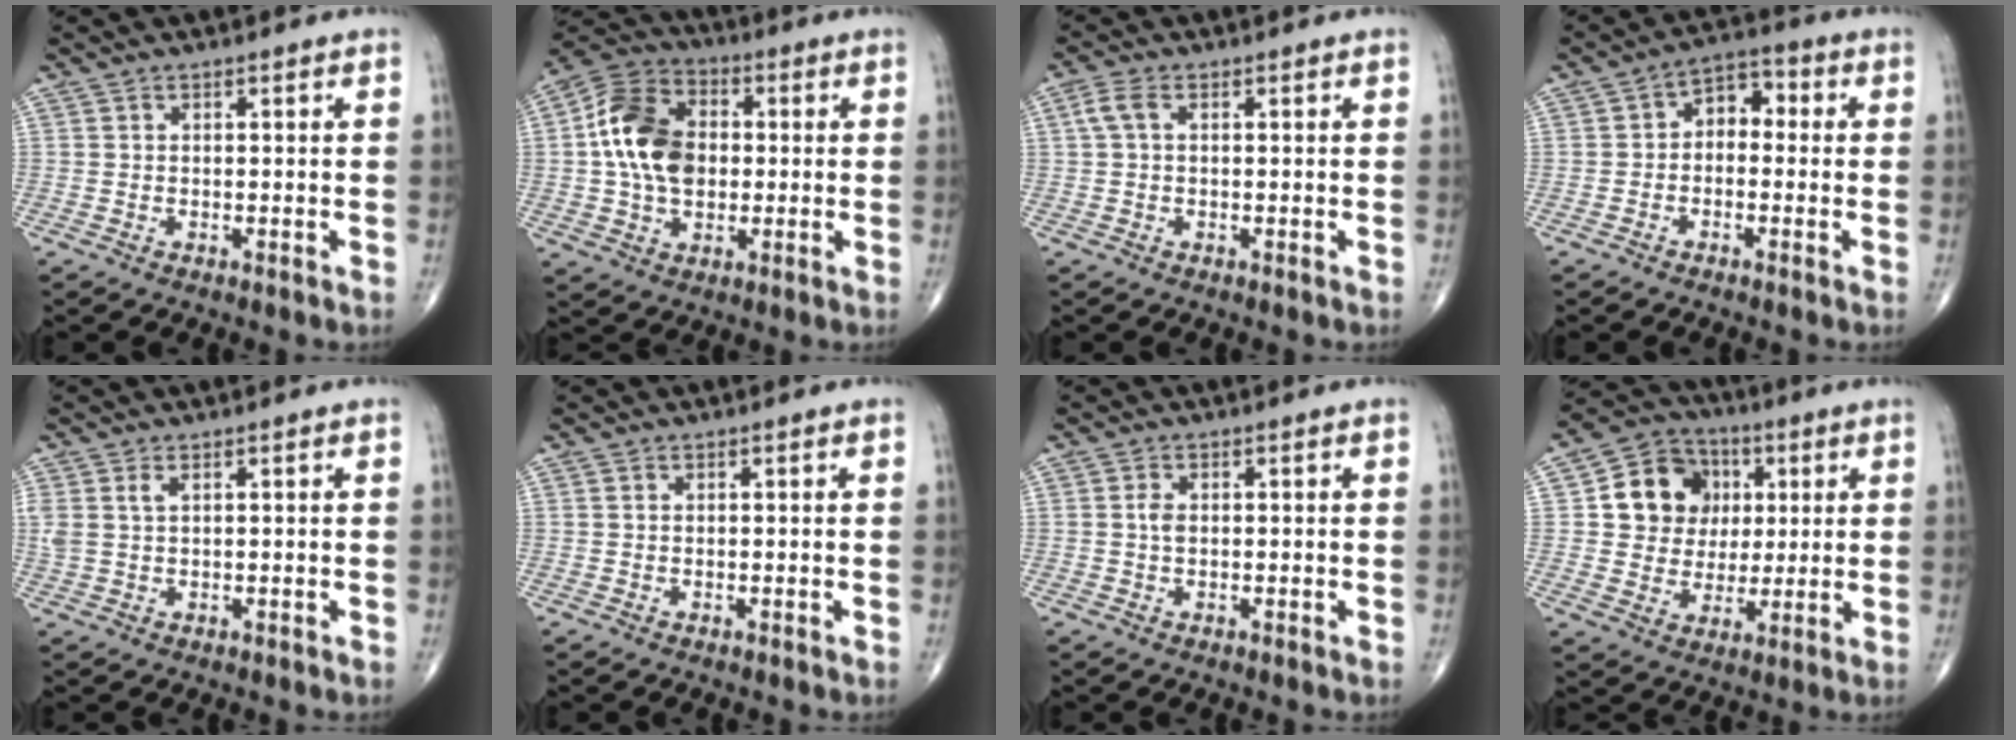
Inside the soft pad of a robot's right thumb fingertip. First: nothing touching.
{"total": 14.5, "force": [0.7, 10.1, 10.4], "torque": [-0.175, 0.020, 0.005]}
{"total": 2.9, "force": [0.6, 1.6, 2.3], "torque": [-0.061, 0.016, 0.013]}
{"total": 5.8, "force": [-0.1, 4.0, 4.2], "torque": [-0.038, 0.025, -0.019]}
{"total": 2.9, "force": [1.1, 1.5, 2.2], "torque": [-0.061, 0.010, 0.030]}
{"total": 0.0}
{"total": 1.5, "force": [0.1, 0.9, 1.2], "torque": [-0.023, -0.001, 0.000]}
{"total": 12.7, "force": [2.8, 11.2, 5.4], "torque": [-0.046, 0.004, 0.046]}